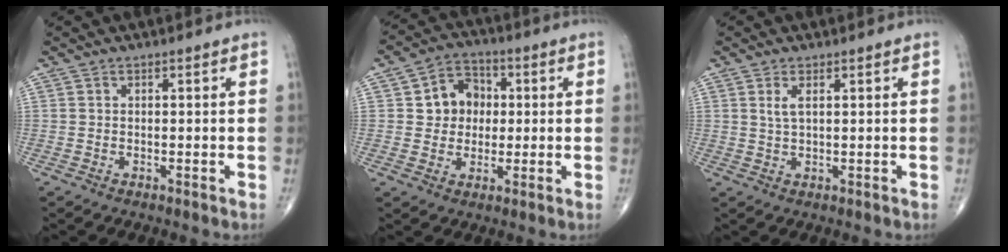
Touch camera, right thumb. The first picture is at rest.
{"total": 8.5, "force": [1.0, 7.4, 4.1], "torque": [-0.024, 0.009, 0.009]}
{"total": 2.3, "force": [0.9, 0.9, 2.0], "torque": [-0.045, -0.001, 0.023]}